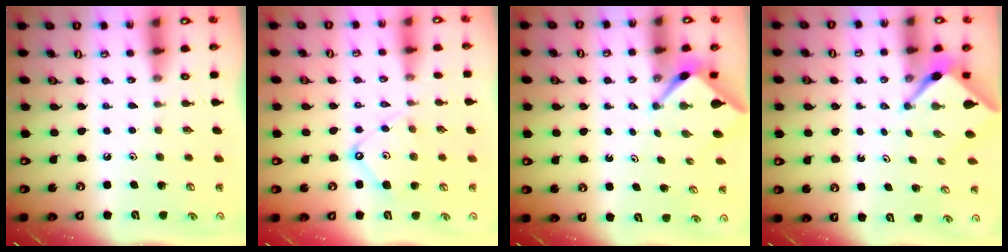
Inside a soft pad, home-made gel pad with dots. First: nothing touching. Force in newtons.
{"total": 10.4, "press": 10.3, "slide": 1.0}
{"total": 2.7, "press": 2.7, "slide": 0.3}
{"total": 2.9, "press": 2.9, "slide": 0.4}